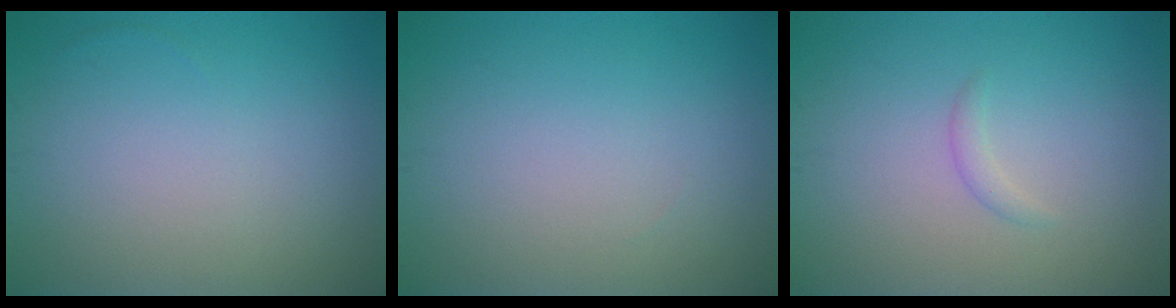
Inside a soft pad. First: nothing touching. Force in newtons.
{"total": 0.0}
{"total": 0.9, "press": 0.9, "slide": 0.0}